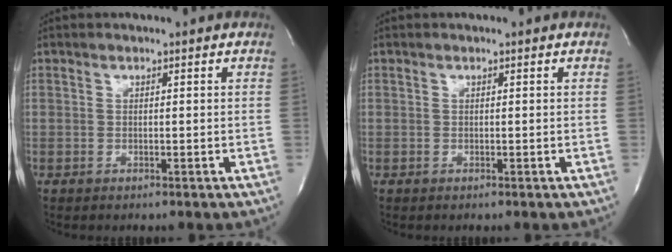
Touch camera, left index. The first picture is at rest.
{"total": 0.0}